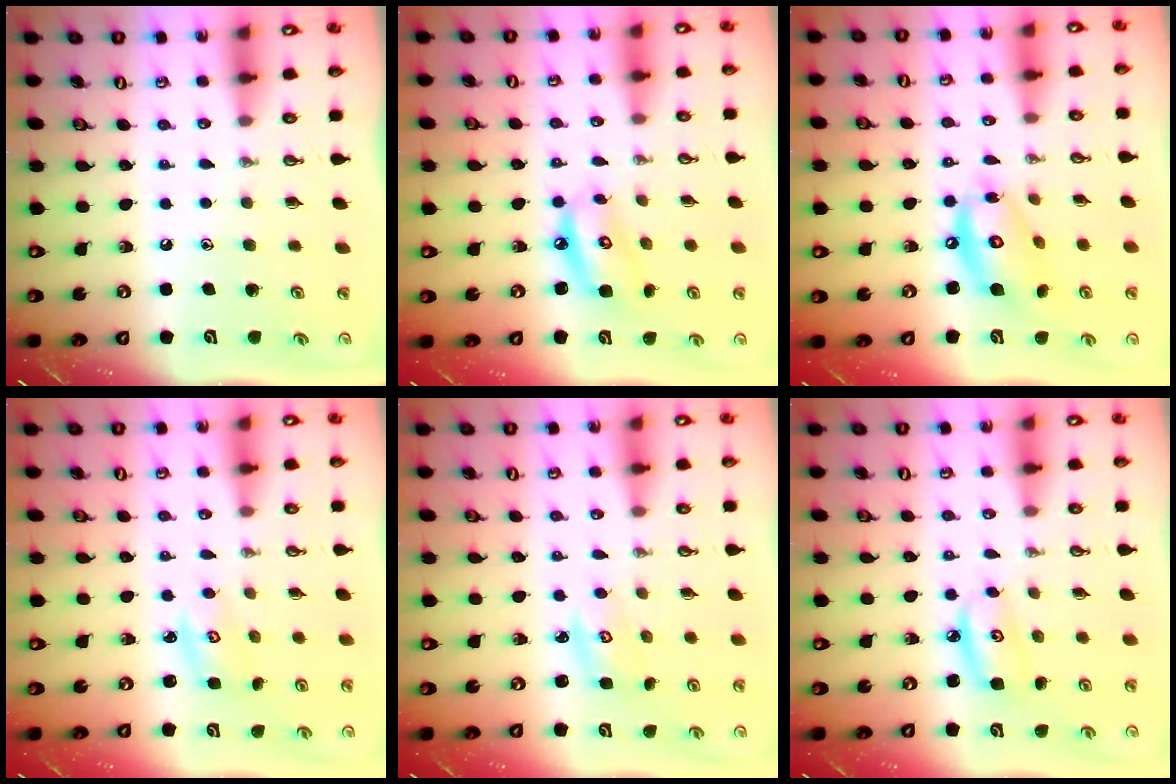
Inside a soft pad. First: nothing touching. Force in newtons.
{"total": 8.9, "press": 8.8, "slide": 0.9}
{"total": 13.3, "press": 13.3, "slide": 1.2}
{"total": 2.8, "press": 2.8, "slide": 0.3}
{"total": 2.8, "press": 2.8, "slide": 0.3}
{"total": 5.6, "press": 5.5, "slide": 0.4}